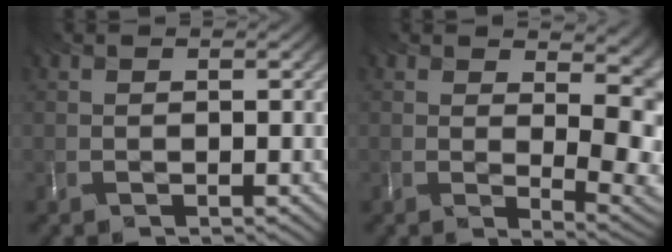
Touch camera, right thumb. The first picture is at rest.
{"total": 10.6, "force": [3.3, 4.4, 9.1], "torque": [-0.106, 0.006, 0.062]}